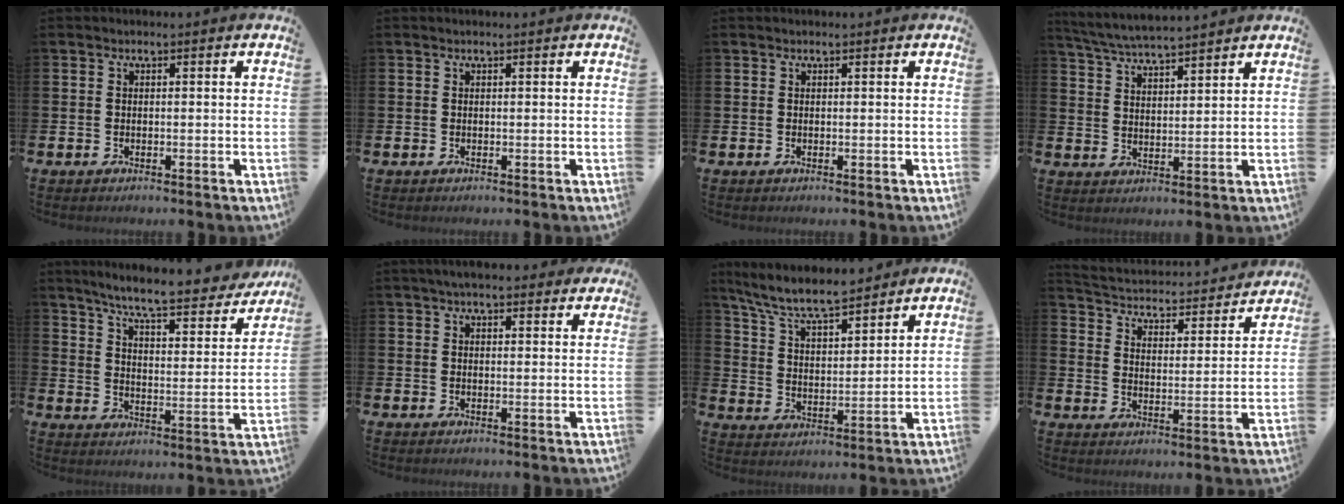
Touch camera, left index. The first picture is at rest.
{"total": 0.0}
{"total": 0.0}
{"total": 5.2, "force": [5.1, 0.0, 0.8], "torque": [-0.042, -0.027, 0.092]}
{"total": 7.7, "force": [6.9, 0.4, 3.3], "torque": [-0.089, -0.047, 0.116]}
{"total": 3.6, "force": [3.3, 0.9, 1.2], "torque": [-0.030, -0.006, 0.060]}
{"total": 8.2, "force": [7.5, 1.4, 2.8], "torque": [-0.092, -0.044, 0.133]}
{"total": 3.7, "force": [3.5, 1.1, 0.7], "torque": [-0.041, -0.034, 0.050]}